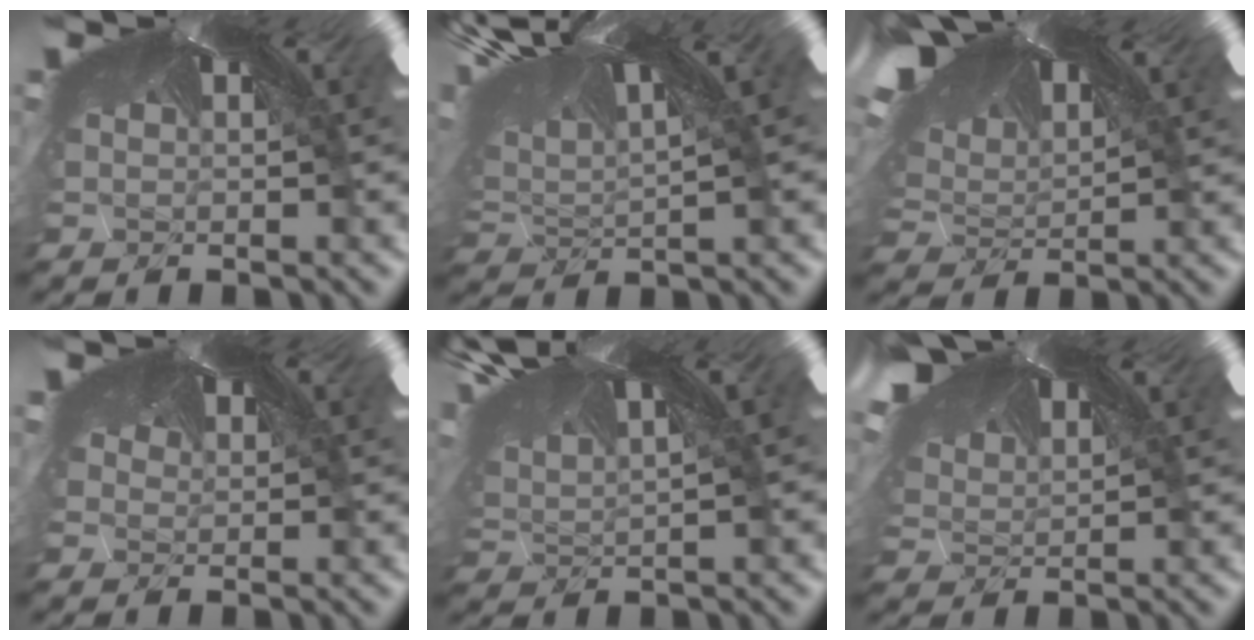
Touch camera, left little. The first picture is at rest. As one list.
[{"total": 3.6, "force": [-3.5, -0.4, 1.0], "torque": [-0.052, -0.032, -0.058]}, {"total": 2.9, "force": [-2.9, 0.2, -0.4], "torque": [-0.028, -0.045, -0.028]}, {"total": 0.8, "force": [0.4, 0.4, 0.6], "torque": [-0.004, 0.001, 0.009]}, {"total": 2.8, "force": [-2.6, -0.6, 0.6], "torque": [-0.028, -0.026, -0.044]}, {"total": 2.3, "force": [-2.2, -0.2, -0.6], "torque": [-0.008, -0.030, -0.020]}]